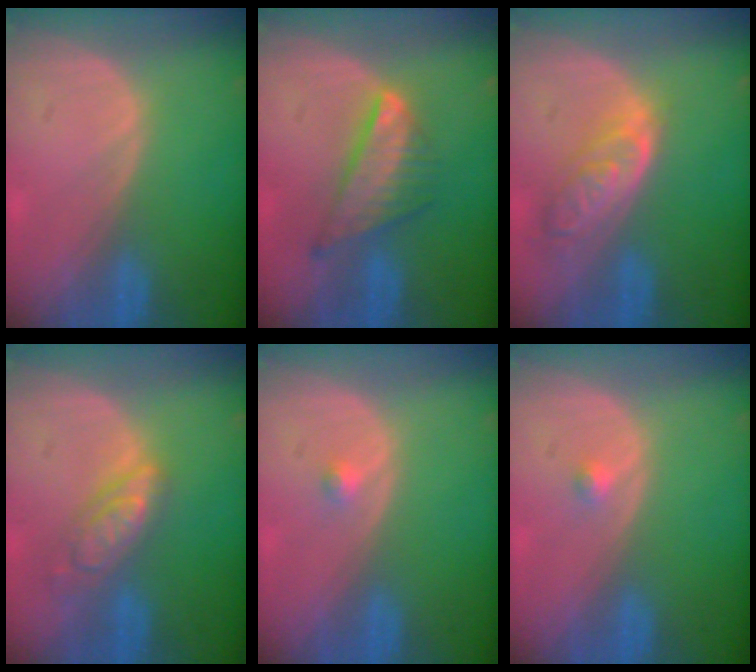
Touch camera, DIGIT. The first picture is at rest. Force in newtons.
{"total": 7.6, "press": 6.5, "slide": 3.9}
{"total": 6.5, "press": 5.9, "slide": 2.7}
{"total": 6.1, "press": 5.3, "slide": 2.9}
{"total": 1.1, "press": 0.9, "slide": 0.5}
{"total": 1.1, "press": 0.9, "slide": 0.5}